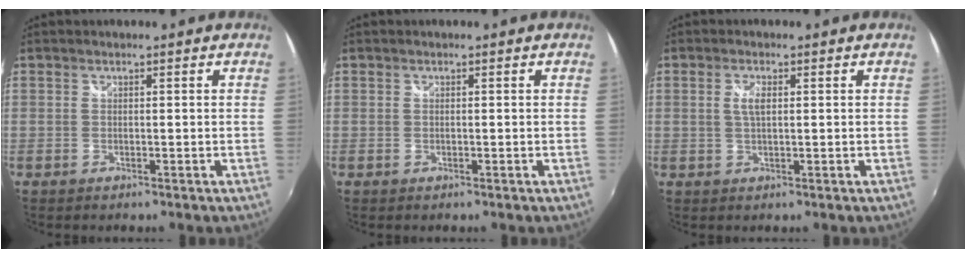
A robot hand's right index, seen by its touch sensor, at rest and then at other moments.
{"total": 0.0}
{"total": 2.5, "force": [0.5, 1.0, 2.3], "torque": [-0.044, 0.001, 0.007]}